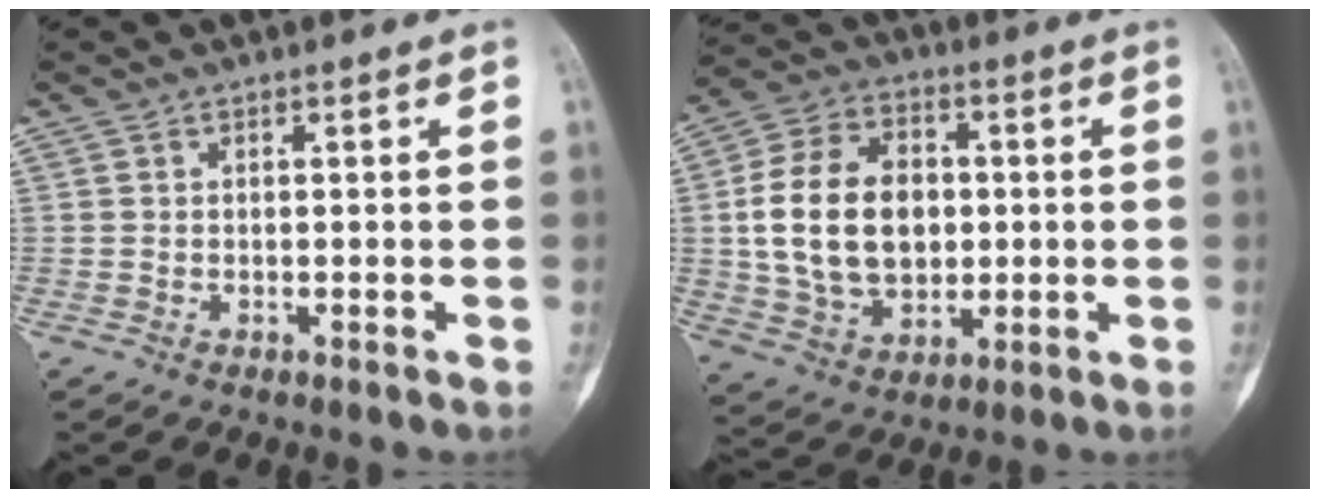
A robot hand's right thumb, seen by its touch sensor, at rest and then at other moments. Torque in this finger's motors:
{"motor_torque": [0.39, 0.43, 0.87, -0.60, 0.36]}